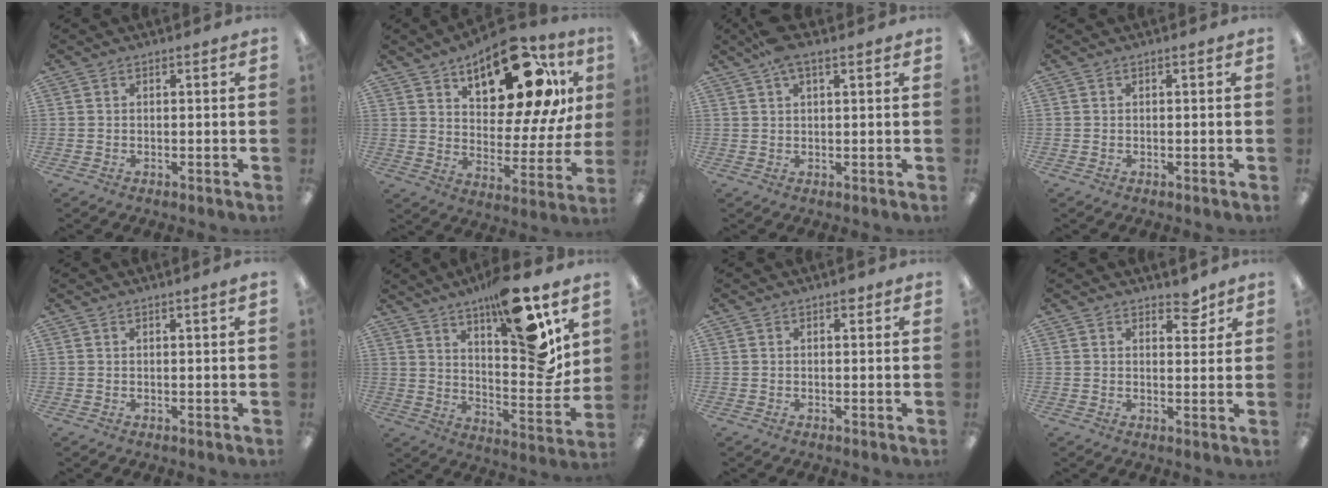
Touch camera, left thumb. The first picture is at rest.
{"total": 20.5, "force": [12.9, 9.1, 13.0], "torque": [-0.170, -0.077, 0.212]}
{"total": 5.0, "force": [2.9, 1.6, 3.7], "torque": [-0.072, 0.000, 0.050]}
{"total": 0.0}
{"total": 1.0, "force": [0.6, -0.1, 0.8], "torque": [-0.013, -0.002, 0.011]}
{"total": 18.7, "force": [12.7, 5.1, 12.7], "torque": [-0.170, -0.102, 0.204]}
{"total": 1.2, "force": [0.9, 0.5, 0.7], "torque": [0.001, -0.006, 0.012]}
{"total": 4.1, "force": [3.4, 1.7, 1.5], "torque": [-0.004, -0.021, 0.055]}